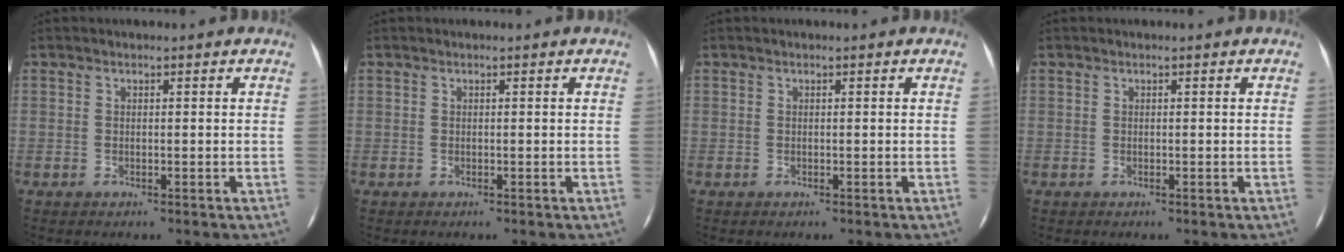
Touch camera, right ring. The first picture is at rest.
{"total": 0.0}
{"total": 0.0}
{"total": 0.0}